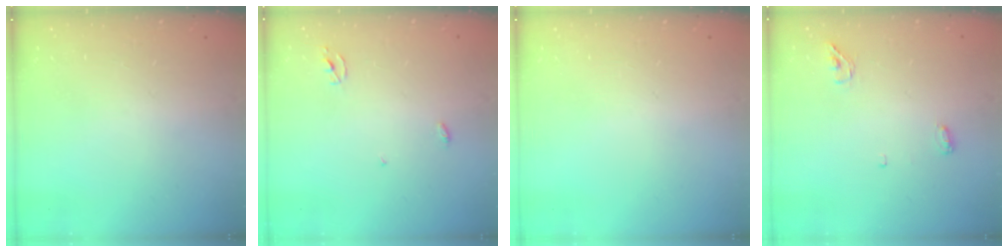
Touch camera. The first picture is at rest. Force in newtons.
{"total": 2.3, "press": 2.3, "slide": 0.1}
{"total": 0.0}
{"total": 4.4, "press": 4.3, "slide": 0.9}